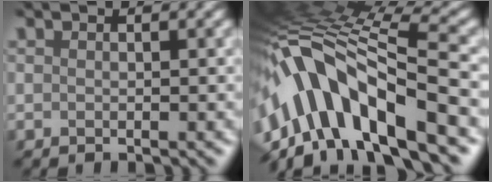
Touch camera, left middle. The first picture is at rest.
{"total": 12.6, "force": [-4.3, 4.8, 10.8], "torque": [-0.194, 0.023, -0.068]}